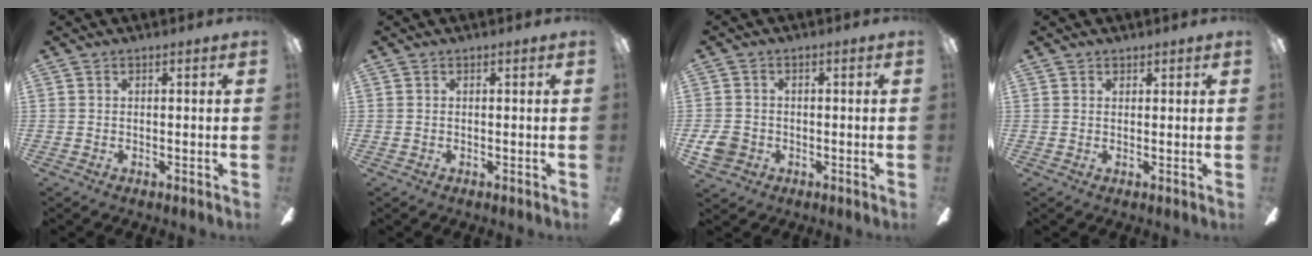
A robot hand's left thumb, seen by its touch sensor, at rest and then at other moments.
{"total": 0.0}
{"total": 4.9, "force": [-1.3, 4.3, 1.8], "torque": [-0.041, 0.007, -0.026]}
{"total": 1.2, "force": [1.0, 0.7, 0.1], "torque": [0.007, -0.002, 0.018]}